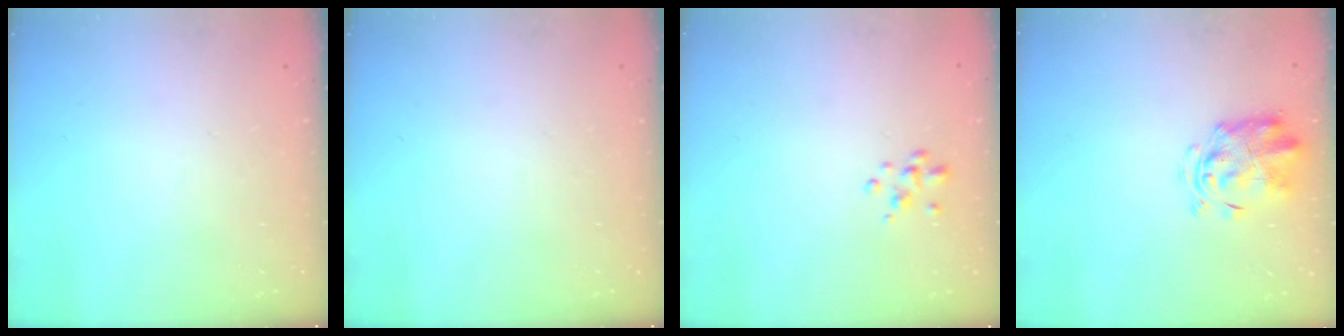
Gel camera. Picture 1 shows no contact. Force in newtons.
{"total": 0.0}
{"total": 2.2, "press": 2.1, "slide": 0.4}
{"total": 3.0, "press": 2.9, "slide": 0.6}